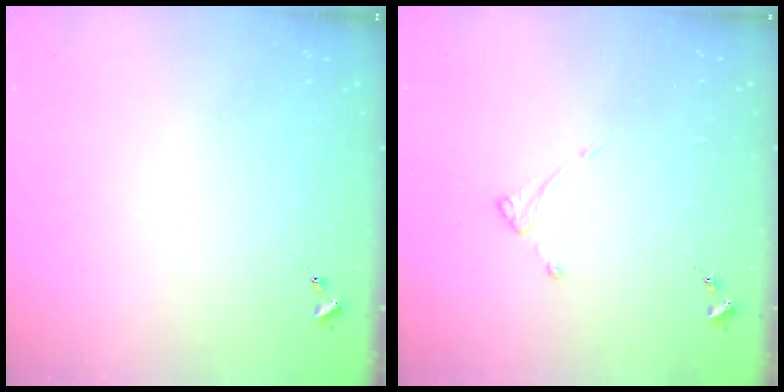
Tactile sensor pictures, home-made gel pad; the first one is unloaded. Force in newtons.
{"total": 3.6, "press": 3.6, "slide": 0.3}